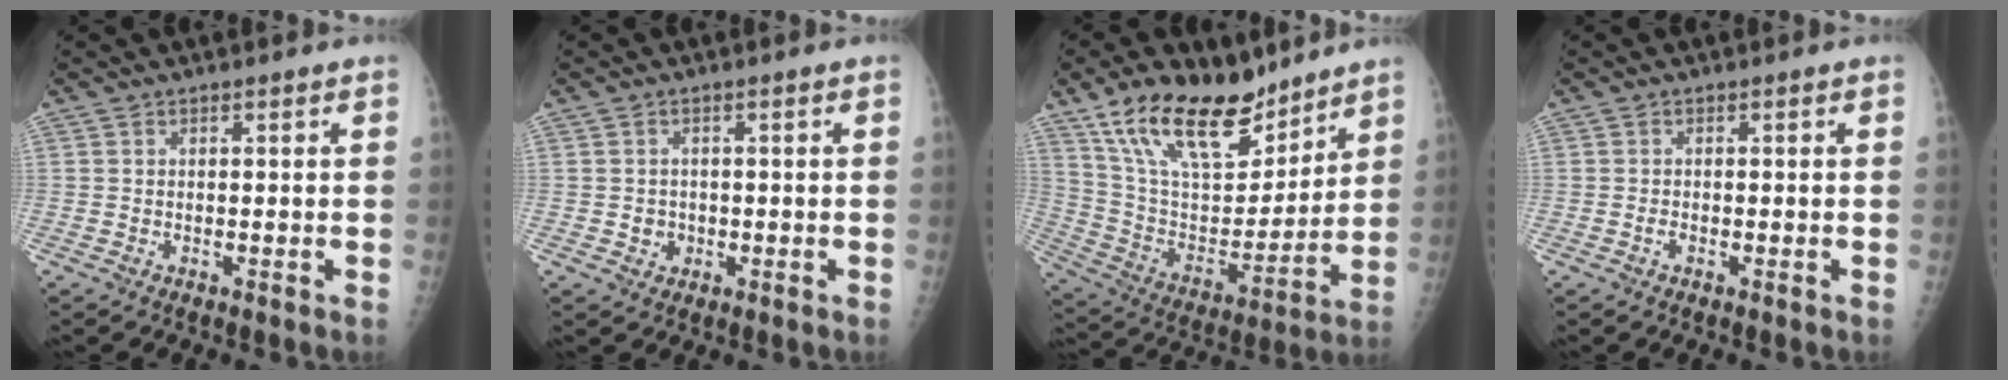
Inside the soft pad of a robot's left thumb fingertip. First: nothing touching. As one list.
[{"total": 2.2, "force": [-0.4, 2.1, 0.7], "torque": [0.002, 0.005, -0.002]}, {"total": 21.5, "force": [15.0, 9.8, 11.9], "torque": [-0.171, -0.064, 0.275]}, {"total": 0.8, "force": [-0.4, 0.6, 0.5], "torque": [-0.006, 0.002, -0.008]}]